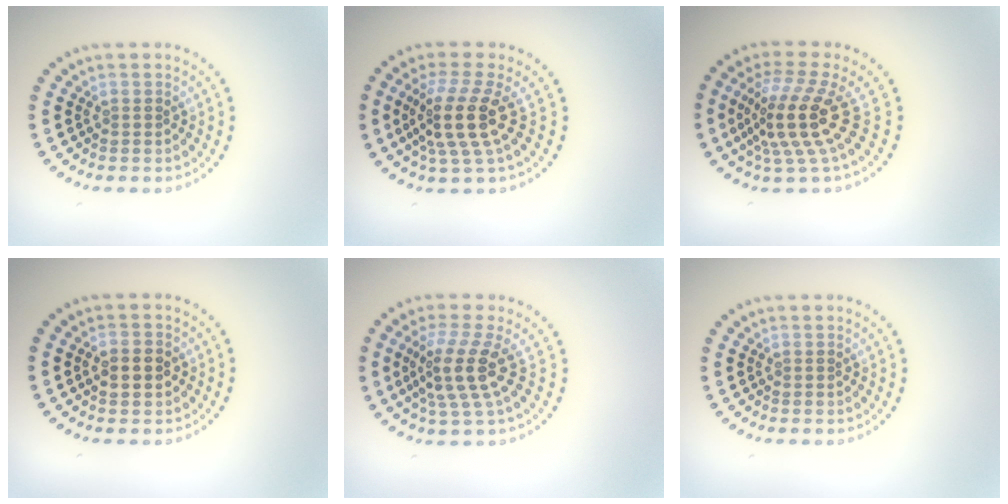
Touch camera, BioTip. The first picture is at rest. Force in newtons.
{"total": 4.5, "press": 3.4, "slide": 3.0}
{"total": 5.0, "press": 3.5, "slide": 3.5}
{"total": 2.7, "press": 2.7, "slide": 0.2}
{"total": 4.2, "press": 3.1, "slide": 2.8}
{"total": 0.0}